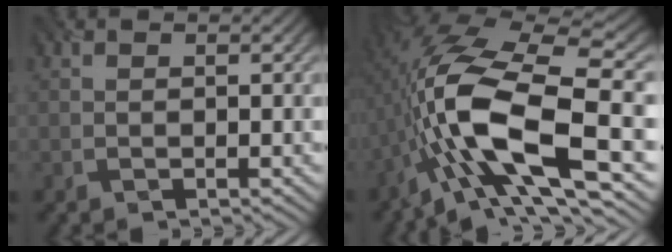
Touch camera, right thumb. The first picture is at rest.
{"total": 15.2, "force": [-3.5, 5.7, 13.6], "torque": [-0.271, 0.002, -0.069]}